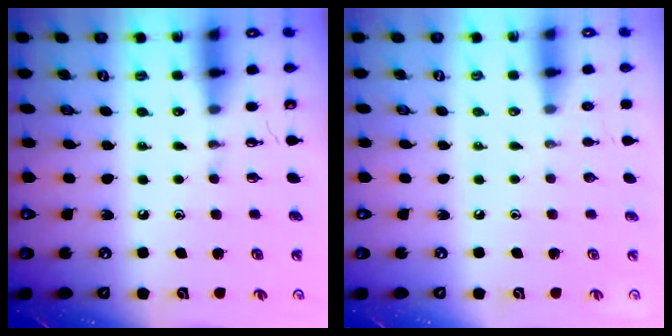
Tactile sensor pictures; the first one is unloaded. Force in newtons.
{"total": 0.0}